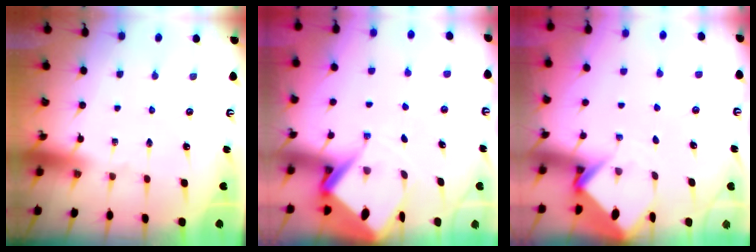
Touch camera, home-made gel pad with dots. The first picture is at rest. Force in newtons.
{"total": 7.4, "press": 7.3, "slide": 0.8}
{"total": 3.8, "press": 3.8, "slide": 0.2}